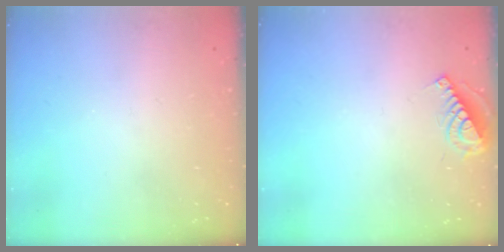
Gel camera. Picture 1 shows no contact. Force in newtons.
{"total": 8.4, "press": 8.4, "slide": 0.2}